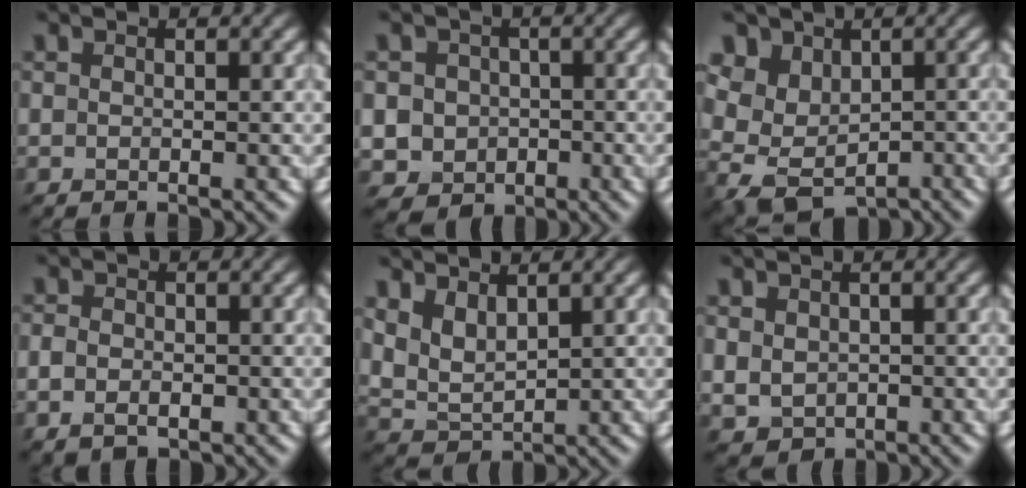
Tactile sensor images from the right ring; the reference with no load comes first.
{"total": 4.1, "force": [-0.8, 3.8, 1.2], "torque": [-0.006, 0.000, -0.024]}
{"total": 5.5, "force": [2.6, 4.0, 2.7], "torque": [-0.055, 0.007, 0.053]}
{"total": 2.4, "force": [-0.5, 1.8, 1.5], "torque": [-0.025, -0.007, -0.008]}
{"total": 3.4, "force": [1.8, 1.8, 2.2], "torque": [-0.056, -0.007, 0.041]}
{"total": 2.3, "force": [0.3, 2.0, 1.1], "torque": [-0.026, -0.007, 0.011]}